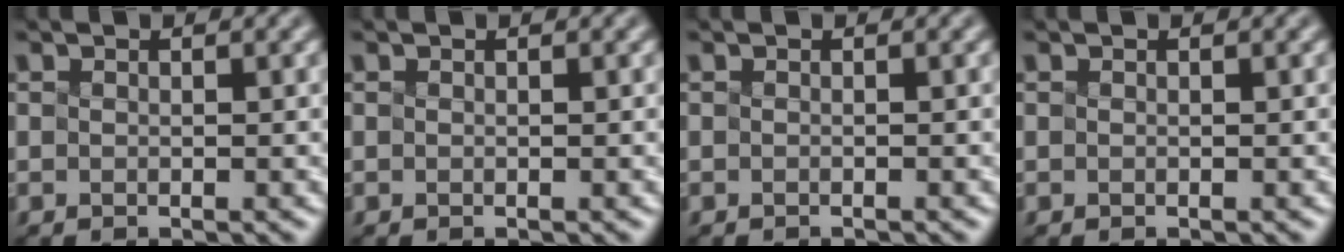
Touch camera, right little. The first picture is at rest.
{"total": 0.0}
{"total": 0.8, "force": [-0.8, -0.1, 0.0], "torque": [-0.001, -0.004, -0.011]}
{"total": 0.0}